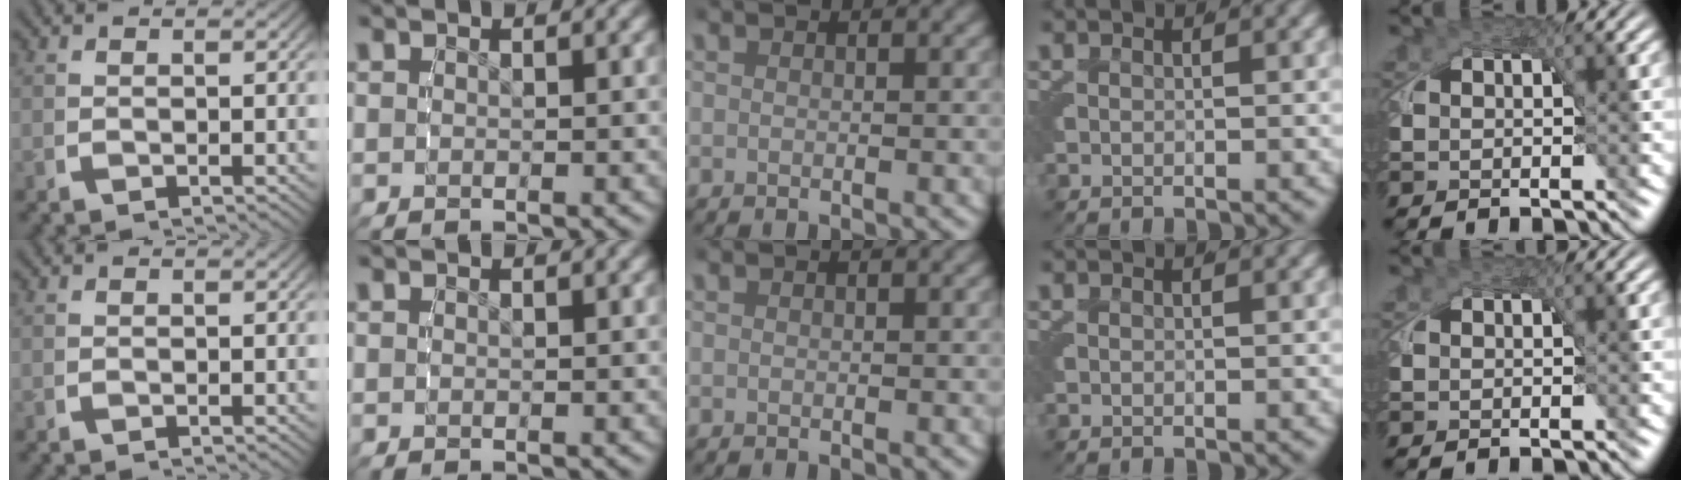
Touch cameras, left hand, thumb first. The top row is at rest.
{}